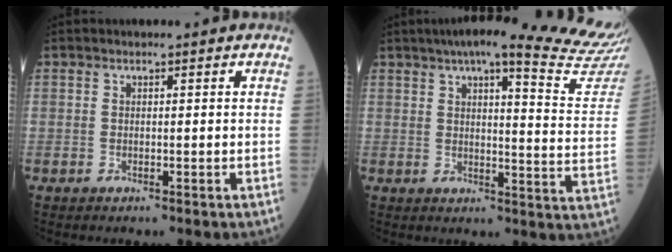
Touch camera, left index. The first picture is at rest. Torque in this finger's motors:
{"motor_torque": [0.57, -1.57, 0.35, 0.09]}